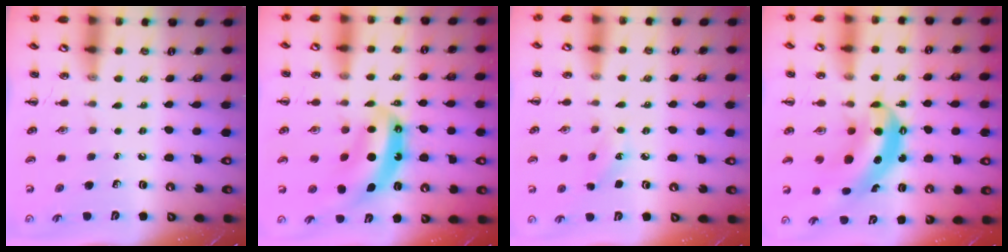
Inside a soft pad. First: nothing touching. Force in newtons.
{"total": 8.9, "press": 8.7, "slide": 1.9}
{"total": 5.4, "press": 5.2, "slide": 1.5}
{"total": 8.8, "press": 8.6, "slide": 1.6}